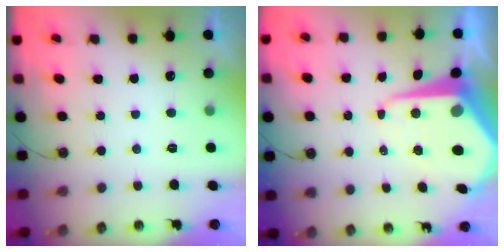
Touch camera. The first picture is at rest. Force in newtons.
{"total": 14.1, "press": 14.1, "slide": 1.2}